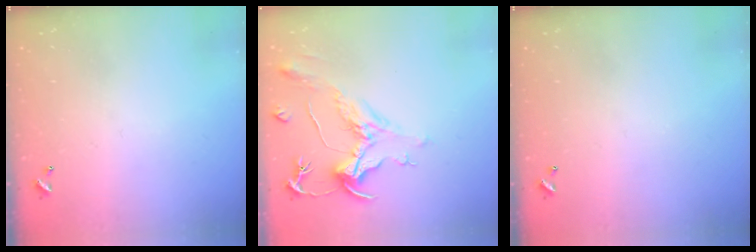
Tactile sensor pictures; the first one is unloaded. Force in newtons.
{"total": 2.2, "press": 1.7, "slide": 1.4}
{"total": 0.0}